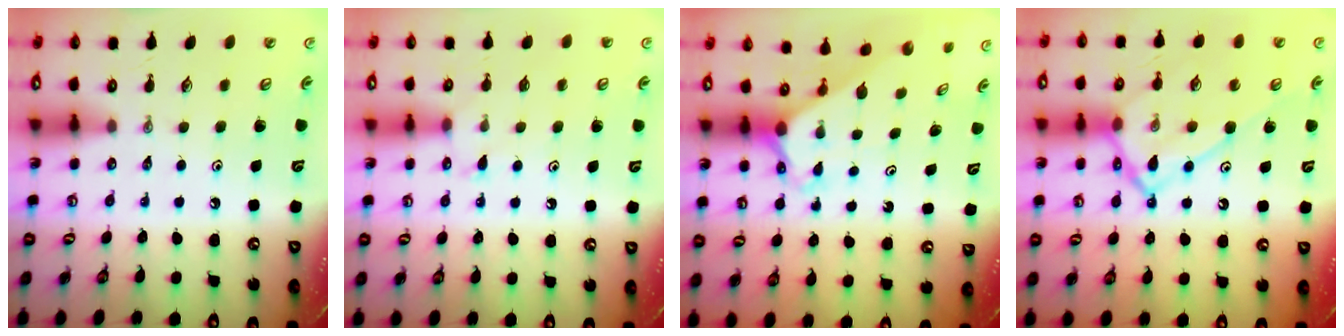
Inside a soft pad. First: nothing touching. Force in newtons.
{"total": 5.8, "press": 5.7, "slide": 0.5}
{"total": 2.3, "press": 2.3, "slide": 0.2}
{"total": 17.6, "press": 17.5, "slide": 1.4}